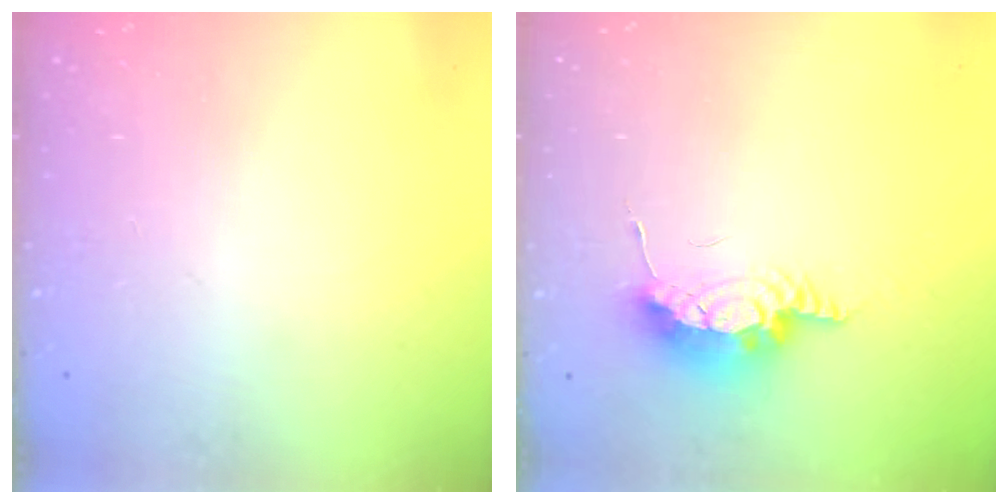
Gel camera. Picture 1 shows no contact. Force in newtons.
{"total": 8.5, "press": 8.3, "slide": 1.8}